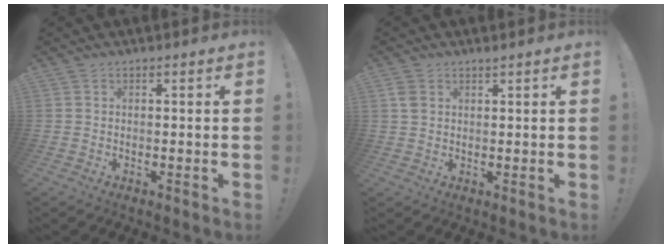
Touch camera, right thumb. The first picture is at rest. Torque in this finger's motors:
{"motor_torque": [0.00, 0.00, 0.04, 0.01, 0.01]}